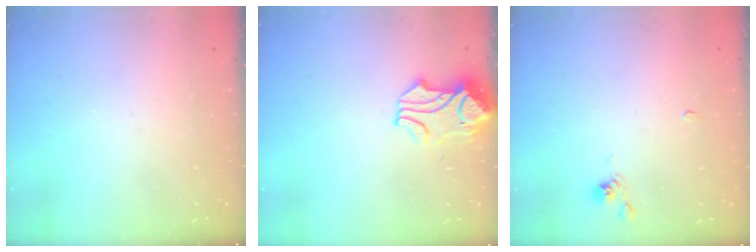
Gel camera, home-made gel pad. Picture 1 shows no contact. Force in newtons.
{"total": 6.1, "press": 6.1, "slide": 0.4}
{"total": 2.3, "press": 2.3, "slide": 0.6}